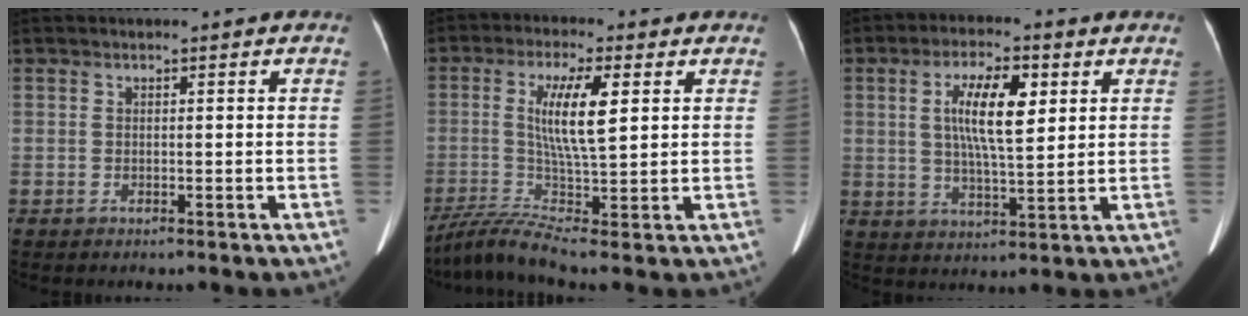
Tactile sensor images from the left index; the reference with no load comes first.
{"total": 10.7, "force": [-0.6, 0.5, 10.7], "torque": [-0.221, -0.001, -0.001]}
{"total": 8.6, "force": [2.1, 2.1, 8.1], "torque": [-0.148, -0.001, 0.042]}